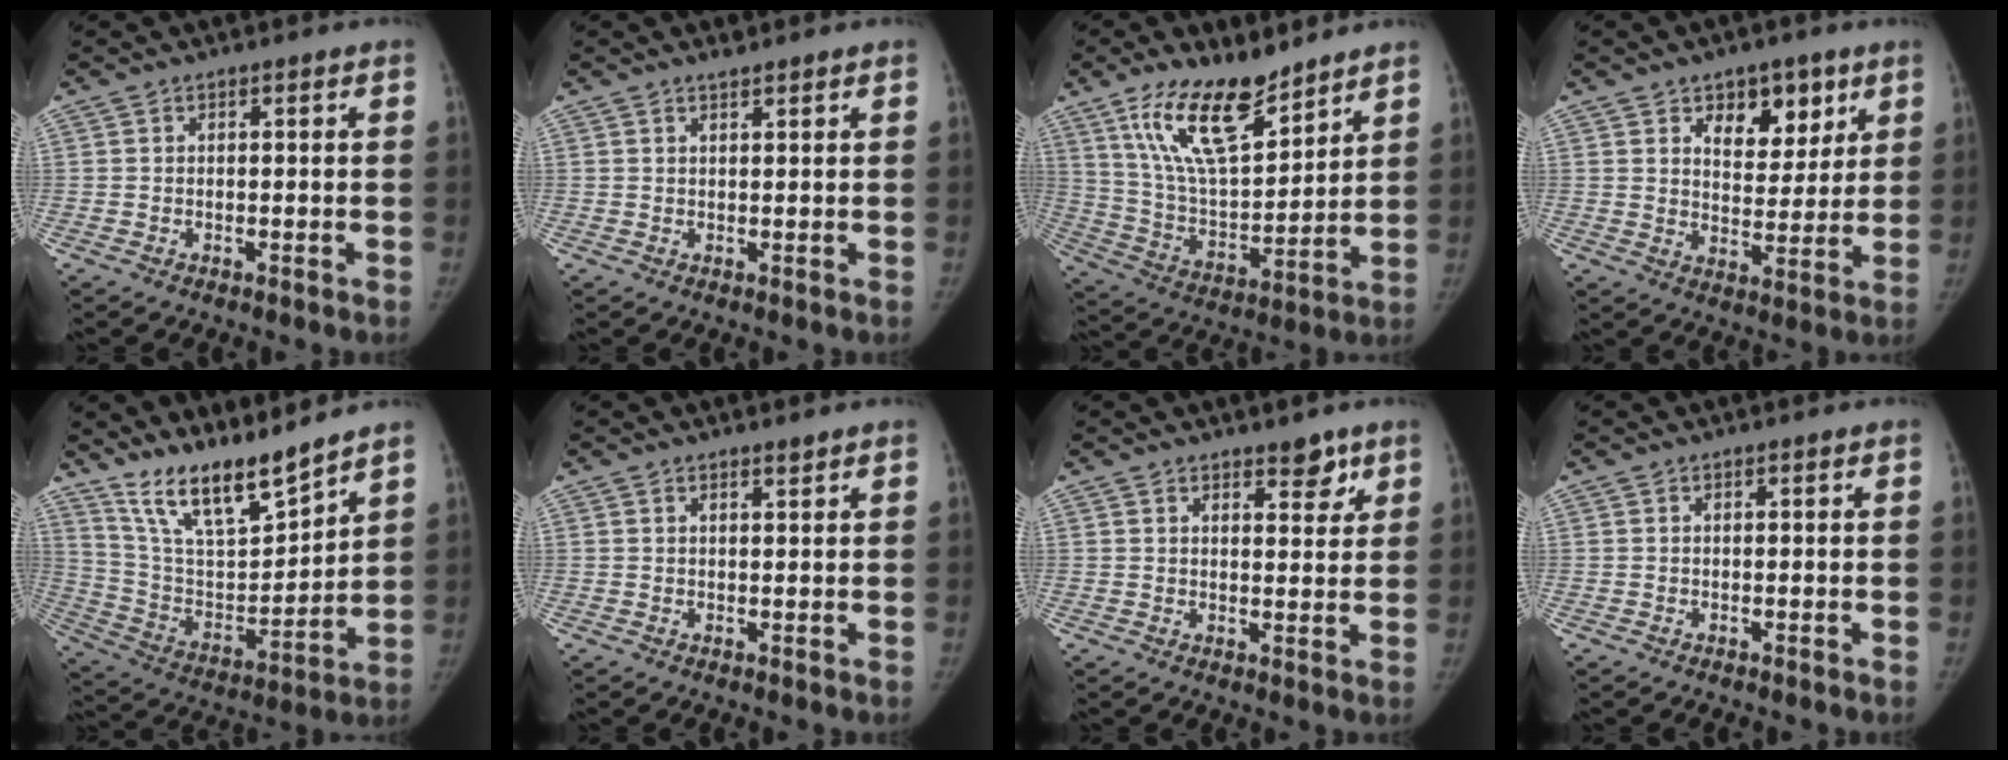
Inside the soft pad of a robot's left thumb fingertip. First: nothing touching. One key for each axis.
{"total": 1.1, "fx": 1.0, "fy": 0.3, "fz": 0.3, "tx": -0.002, "ty": -0.006, "tz": 0.018}
{"total": 17.0, "fx": 11.5, "fy": 6.2, "fz": 10.8, "tx": -0.163, "ty": -0.065, "tz": 0.223}
{"total": 10.0, "fx": 5.4, "fy": 6.2, "fz": 5.8, "tx": -0.042, "ty": -0.030, "tz": 0.083}
{"total": 15.0, "fx": 12.9, "fy": 2.8, "fz": 7.2, "tx": -0.107, "ty": -0.079, "tz": 0.251}
{"total": 0.8, "fx": 0.7, "fy": 0.1, "fz": 0.2, "tx": 0.002, "ty": -0.007, "tz": 0.013}
{"total": 4.0, "fx": 2.7, "fy": 1.9, "fz": 2.2, "tx": -0.005, "ty": -0.017, "tz": 0.038}
{"total": 0.0}